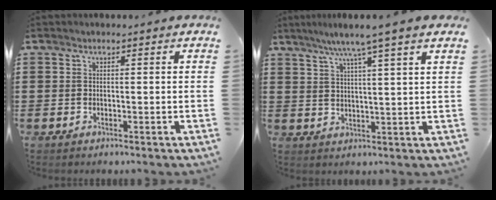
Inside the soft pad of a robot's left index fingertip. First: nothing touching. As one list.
[{"total": 6.0, "force": [4.5, -0.8, 4.0], "torque": [-0.089, -0.010, 0.074]}]